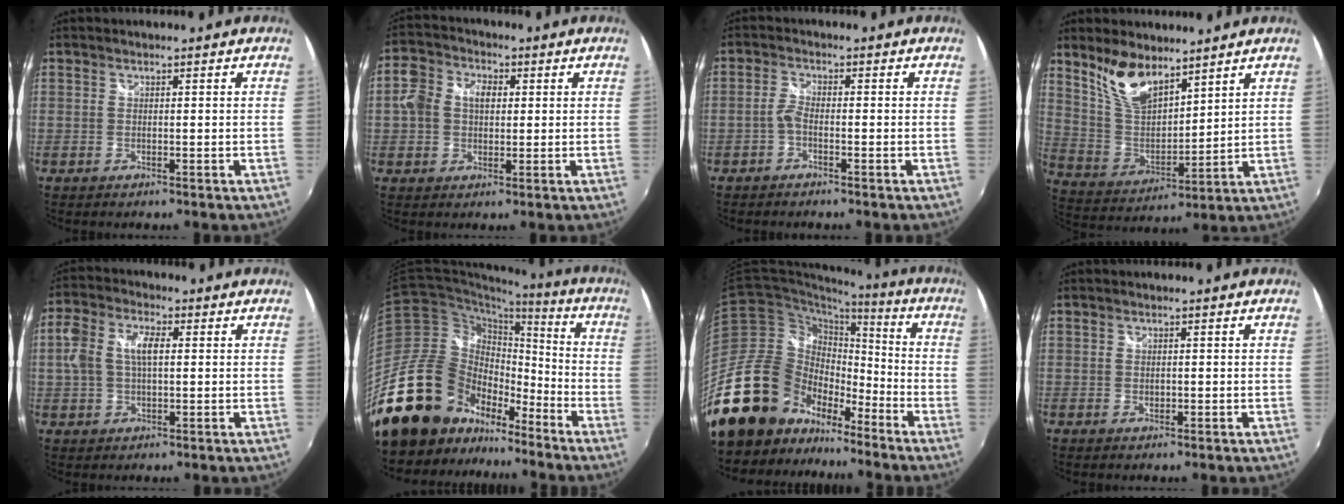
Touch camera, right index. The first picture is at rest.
{"total": 7.1, "force": [0.6, 5.7, 4.1], "torque": [-0.087, 0.028, 0.008]}
{"total": 2.0, "force": [-1.2, 0.6, 1.5], "torque": [-0.041, 0.008, -0.026]}
{"total": 11.3, "force": [8.1, 4.7, 6.3], "torque": [-0.123, 0.003, 0.166]}
{"total": 8.0, "force": [1.0, 4.4, 6.6], "torque": [-0.136, 0.021, 0.020]}
{"total": 28.5, "force": [-18.2, 16.8, 14.0], "torque": [-0.296, 0.021, -0.293]}
{"total": 26.3, "force": [-17.2, 16.1, 11.8], "torque": [-0.256, 0.023, -0.282]}
{"total": 0.8, "force": [-0.1, 0.6, 0.5], "torque": [-0.009, 0.002, 0.000]}